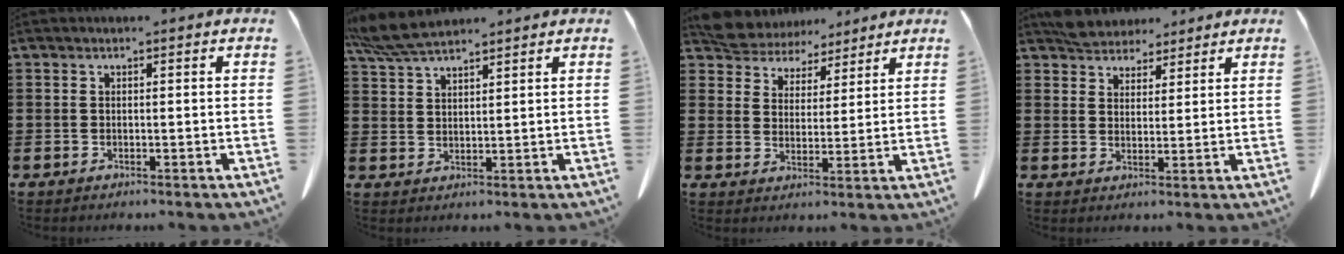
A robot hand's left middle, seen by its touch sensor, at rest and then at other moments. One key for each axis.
{"total": 6.1, "fx": 5.3, "fy": 1.1, "fz": 2.9, "tx": -0.072, "ty": -0.009, "tz": 0.103}
{"total": 6.3, "fx": 6.0, "fy": 2.0, "fz": 0.0, "tx": -0.037, "ty": -0.031, "tz": 0.112}
{"total": 4.5, "fx": 4.1, "fy": 1.6, "fz": 0.3, "tx": -0.021, "ty": -0.003, "tz": 0.083}